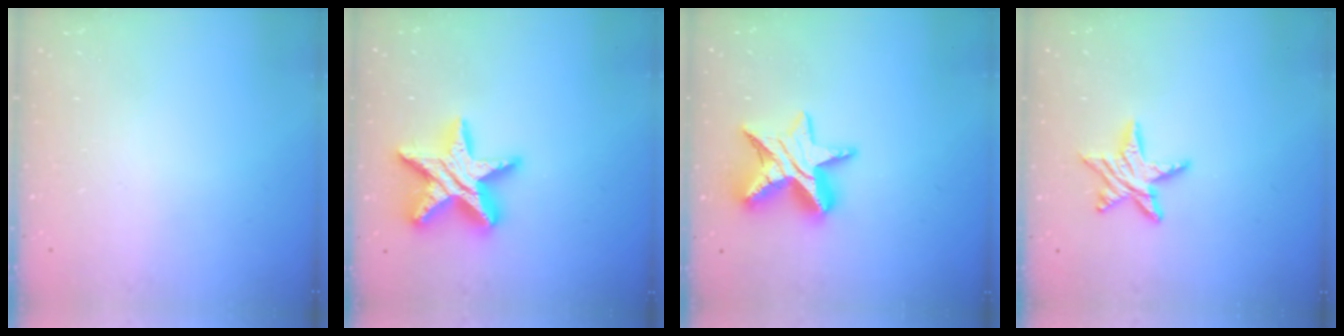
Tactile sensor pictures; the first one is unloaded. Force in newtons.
{"total": 17.6, "press": 17.5, "slide": 1.8}
{"total": 13.5, "press": 13.4, "slide": 1.1}
{"total": 10.1, "press": 10.1, "slide": 0.5}